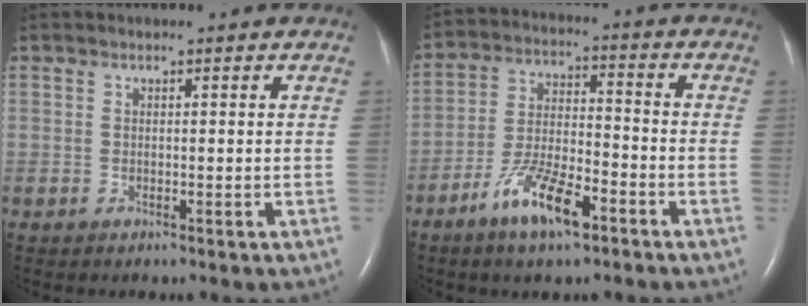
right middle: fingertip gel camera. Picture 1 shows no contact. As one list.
[{"total": 10.0, "force": [-6.0, 2.7, 7.6], "torque": [-0.152, 0.000, -0.109]}]